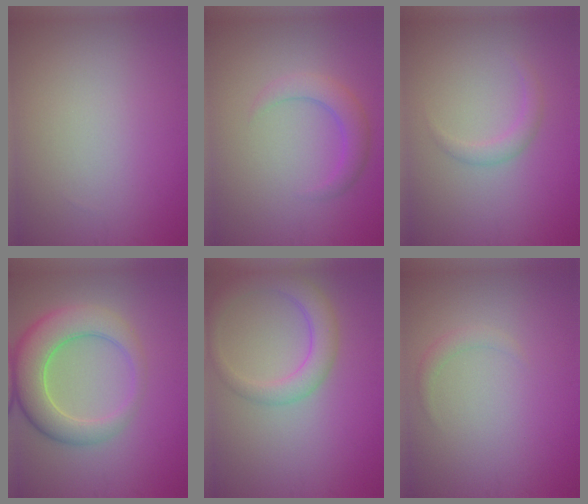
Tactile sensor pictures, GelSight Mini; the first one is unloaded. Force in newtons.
{"total": 2.8, "press": 2.8, "slide": 0.2}
{"total": 1.5, "press": 1.5, "slide": 0.1}
{"total": 7.1, "press": 7.1, "slide": 0.4}
{"total": 3.8, "press": 3.8, "slide": 0.2}
{"total": 1.0, "press": 1.0, "slide": 0.1}